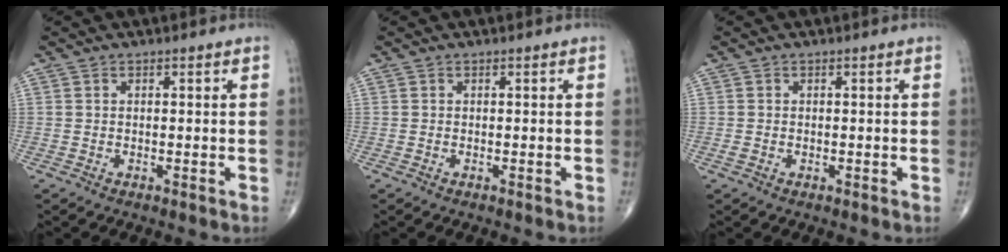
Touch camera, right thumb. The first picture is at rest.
{"total": 0.0}
{"total": 0.7, "force": [-0.2, 0.5, 0.4], "torque": [-0.014, 0.000, -0.003]}